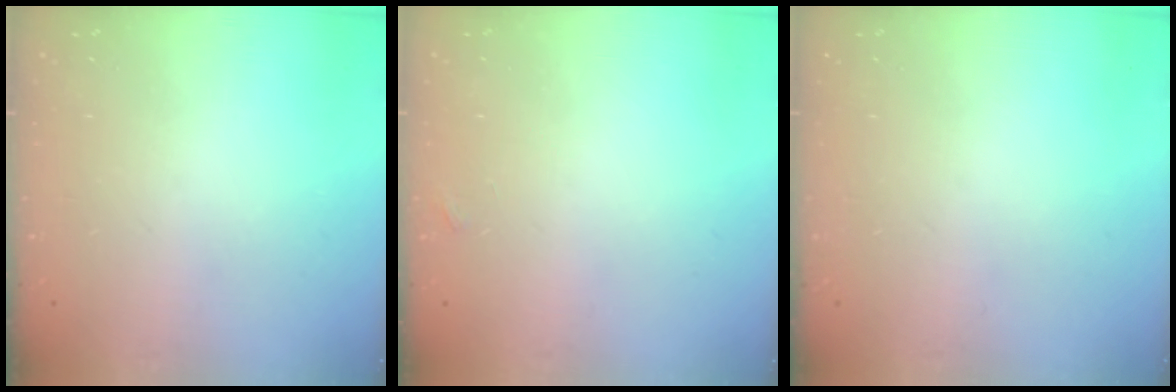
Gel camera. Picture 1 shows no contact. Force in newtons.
{"total": 3.8, "press": 3.8, "slide": 0.4}
{"total": 0.0}